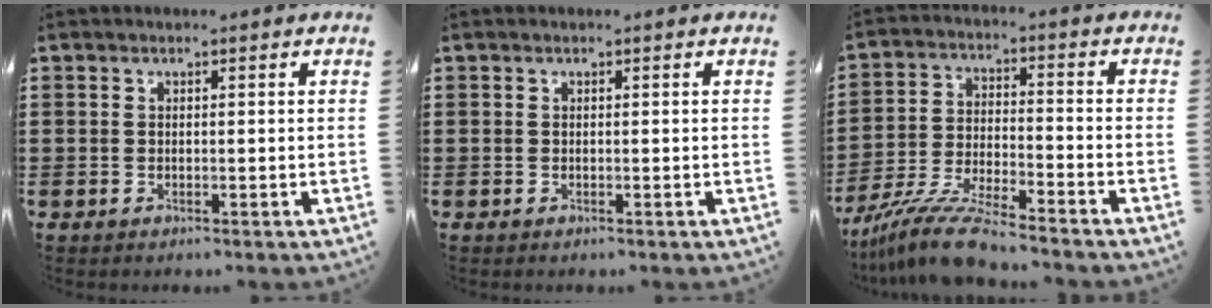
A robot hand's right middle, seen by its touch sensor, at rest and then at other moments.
{"total": 0.0}
{"total": 10.1, "force": [-9.1, 0.4, 4.3], "torque": [-0.086, 0.009, -0.180]}